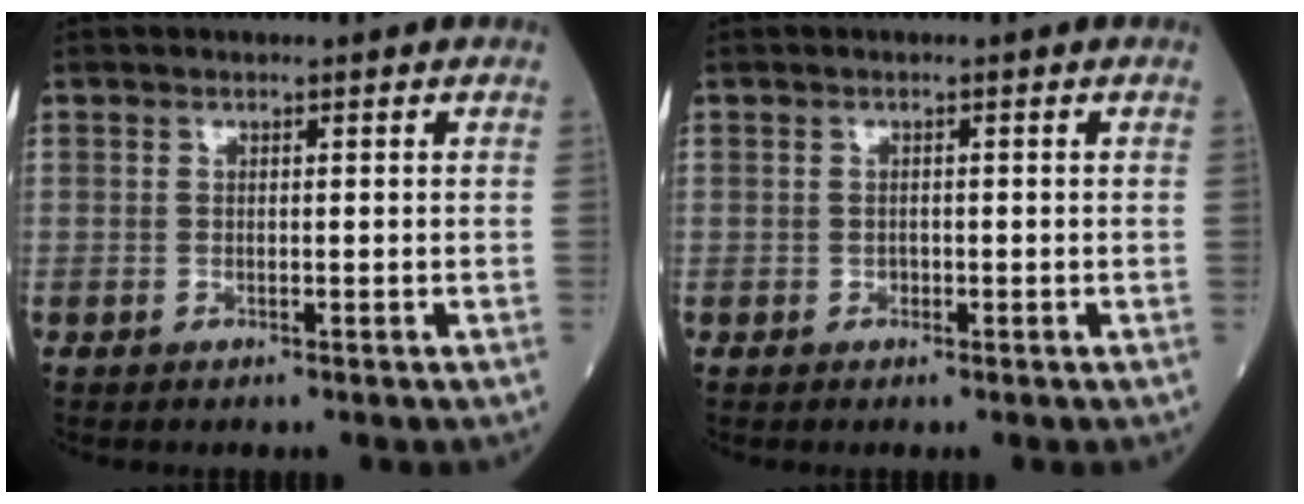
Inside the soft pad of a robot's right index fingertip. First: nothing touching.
{"total": 0.6, "force": [-0.2, 0.5, 0.3], "torque": [-0.002, 0.003, -0.004]}